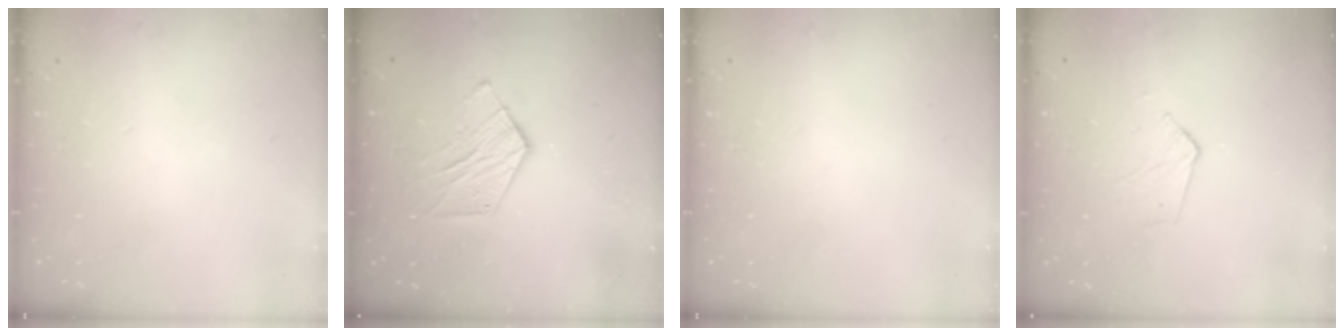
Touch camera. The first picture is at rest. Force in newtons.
{"total": 7.7, "press": 7.7, "slide": 0.1}
{"total": 0.0}
{"total": 2.6, "press": 2.6, "slide": 0.2}